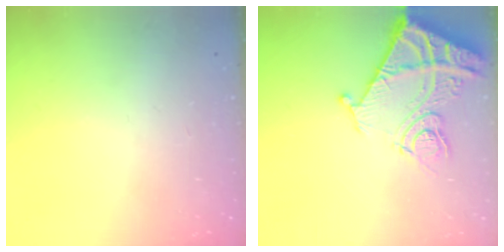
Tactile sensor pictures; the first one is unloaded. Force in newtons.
{"total": 14.7, "press": 14.6, "slide": 1.7}